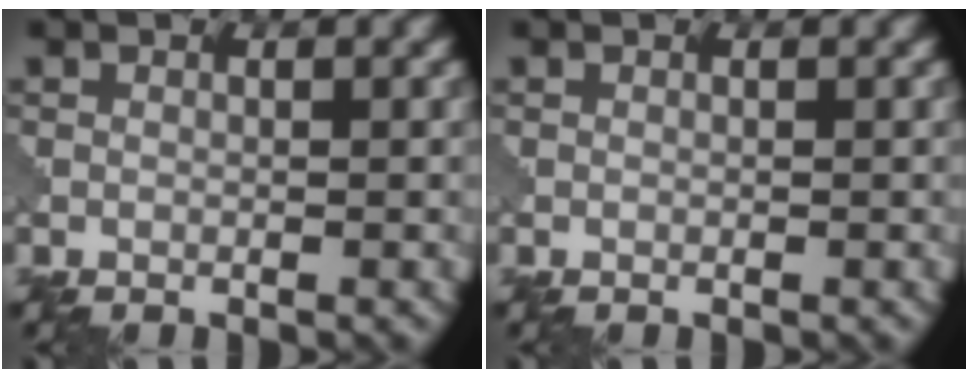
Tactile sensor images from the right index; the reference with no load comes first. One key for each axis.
{"total": 0.0}